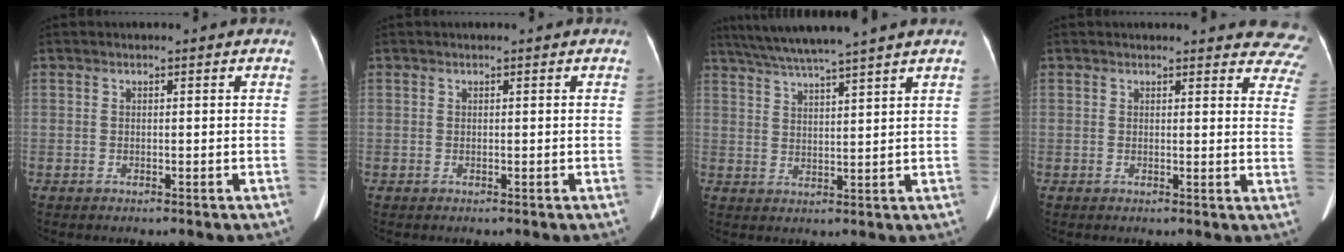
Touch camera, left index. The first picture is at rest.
{"total": 0.0}
{"total": 10.4, "force": [8.8, -1.8, 5.2], "torque": [-0.090, 0.019, 0.138]}
{"total": 14.2, "force": [13.4, 3.2, 3.4], "torque": [0.003, -0.048, 0.115]}